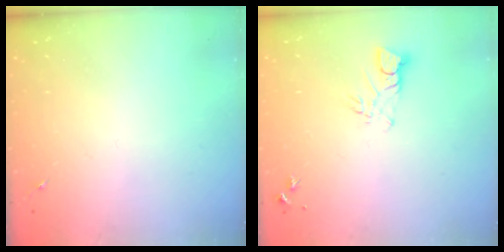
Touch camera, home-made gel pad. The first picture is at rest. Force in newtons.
{"total": 4.8, "press": 4.8, "slide": 0.5}